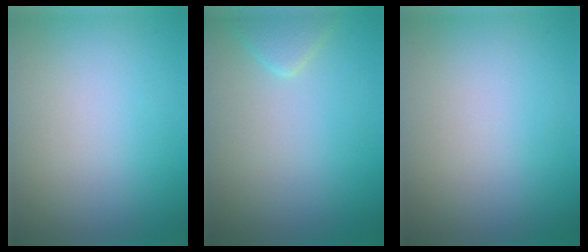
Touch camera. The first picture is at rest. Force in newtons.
{"total": 1.5, "press": 1.5, "slide": 0.2}
{"total": 0.0}